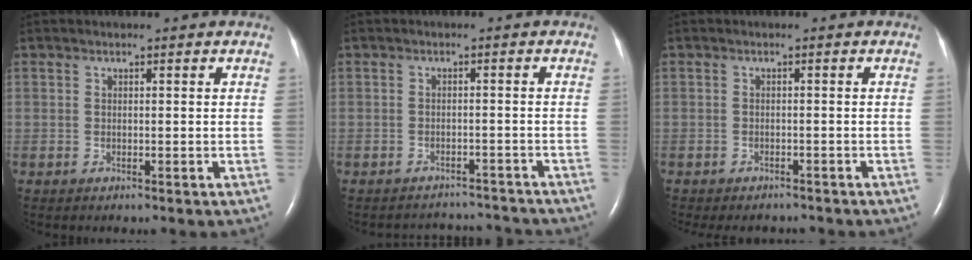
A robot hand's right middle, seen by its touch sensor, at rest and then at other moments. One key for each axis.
{"total": 6.5, "fx": -6.3, "fy": 1.0, "fz": -0.7, "tx": 0.007, "ty": 0.016, "tz": -0.076}
{"total": 6.2, "fx": -5.7, "fy": 2.0, "fz": 1.6, "tx": -0.018, "ty": -0.003, "tz": -0.069}